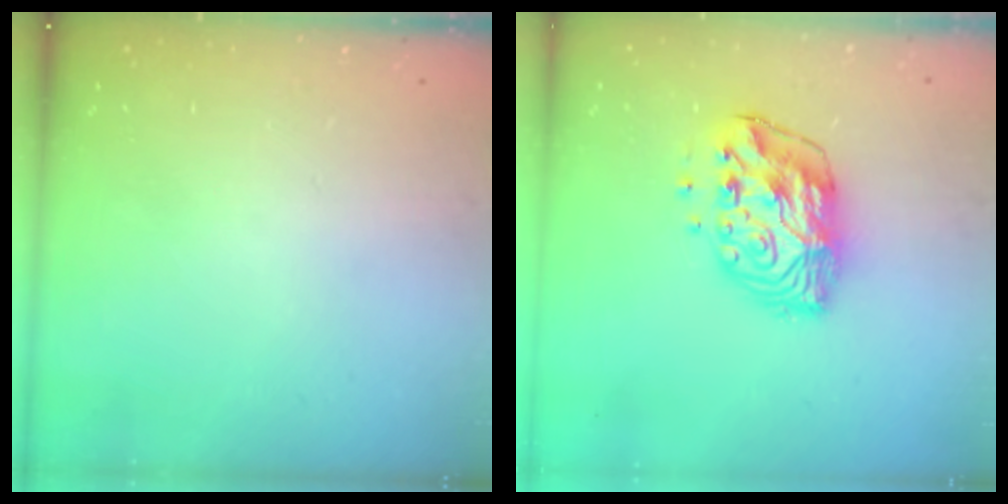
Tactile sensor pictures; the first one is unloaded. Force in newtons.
{"total": 13.2, "press": 13.2, "slide": 1.1}